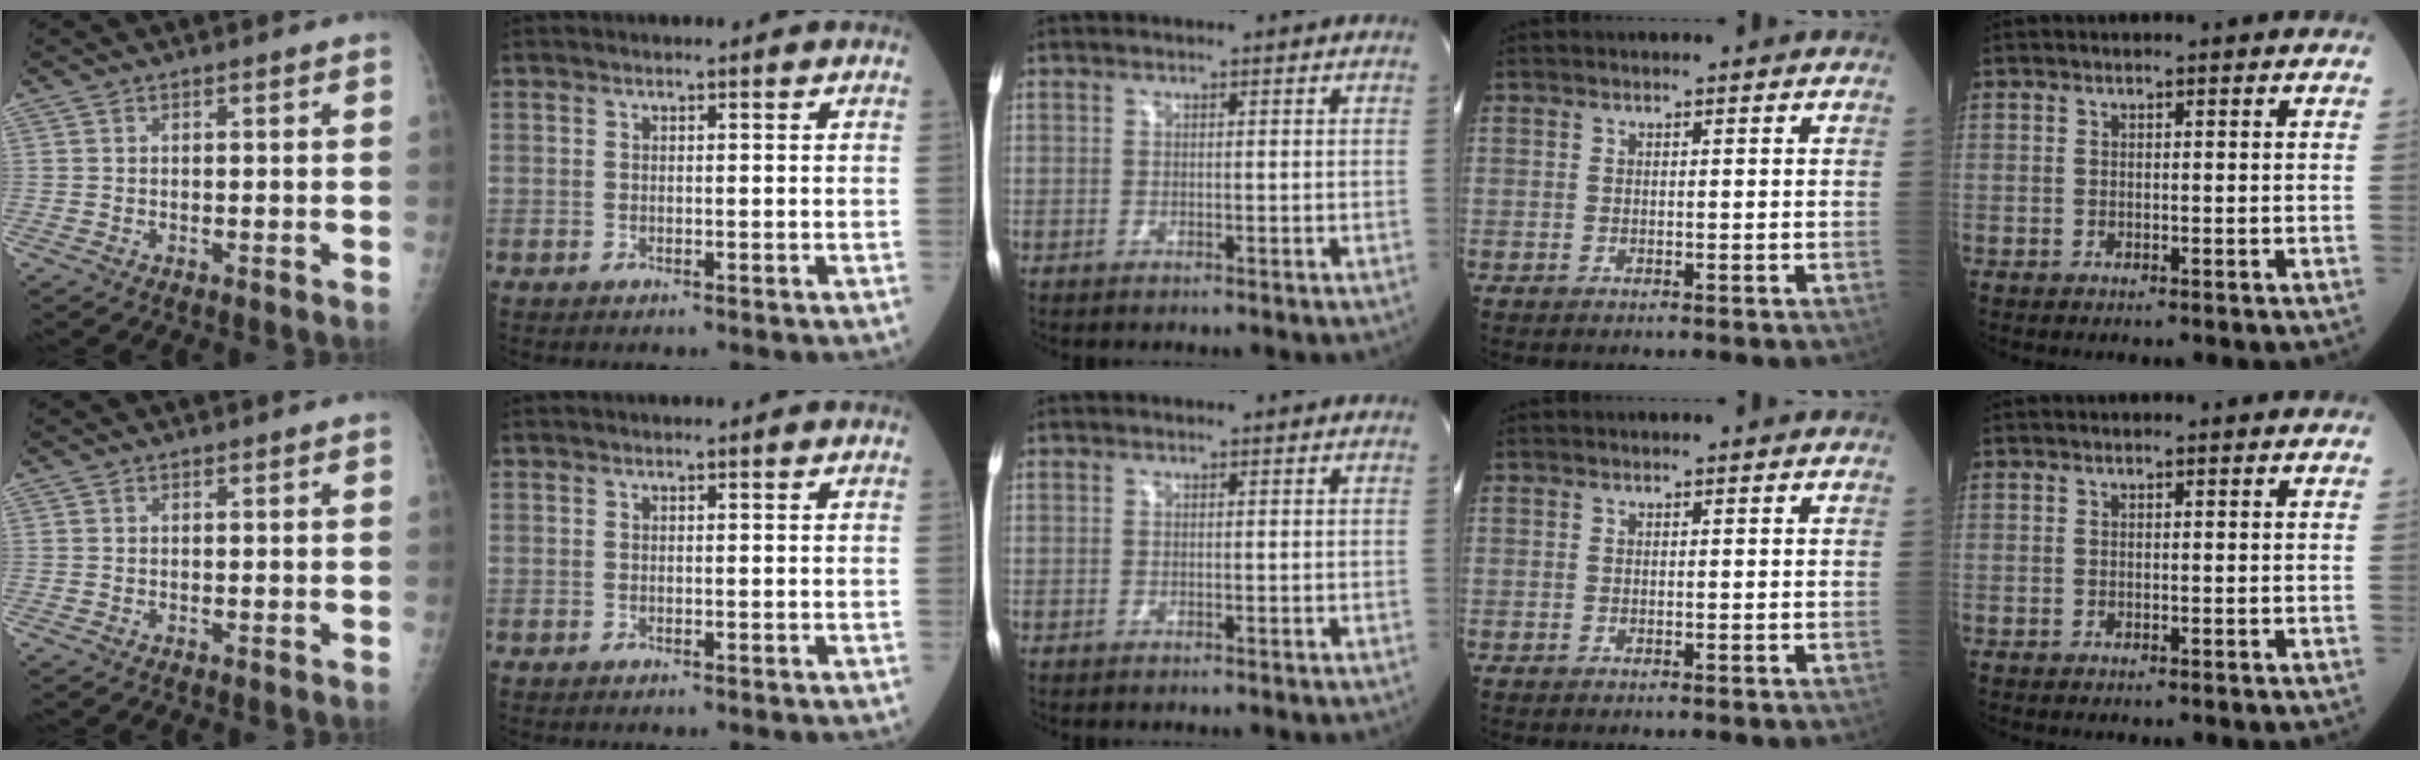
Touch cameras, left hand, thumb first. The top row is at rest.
{}